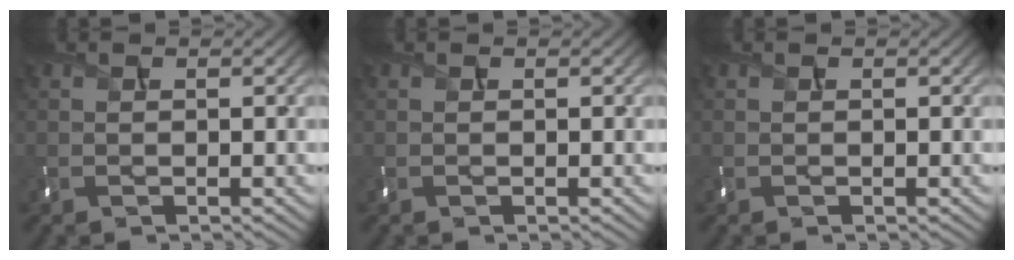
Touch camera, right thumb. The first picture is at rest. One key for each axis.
{"total": 0.0}
{"total": 0.0}